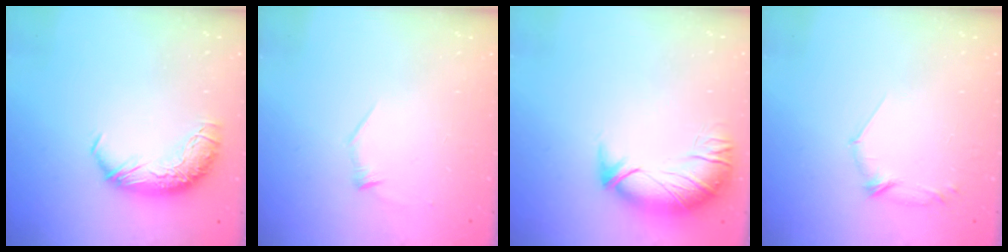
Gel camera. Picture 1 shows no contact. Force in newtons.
{"total": 7.4, "press": 7.4, "slide": 0.8}
{"total": 2.8, "press": 1.3, "slide": 2.5}
{"total": 7.3, "press": 7.3, "slide": 0.5}